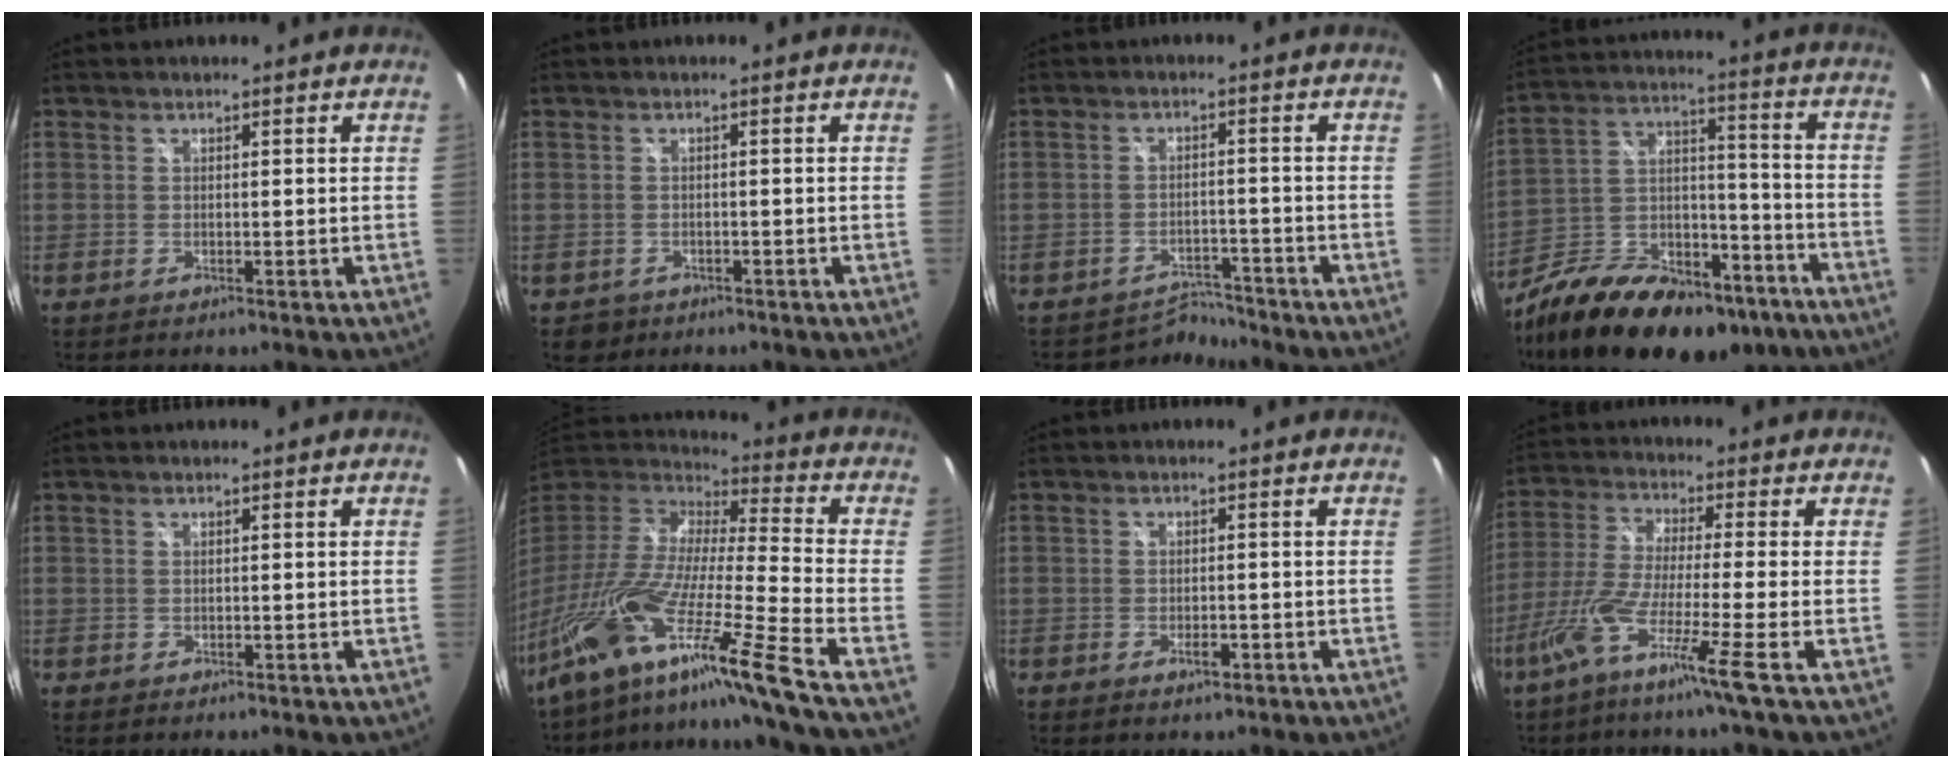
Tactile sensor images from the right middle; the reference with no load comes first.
{"total": 2.5, "force": [-1.2, 2.2, 0.6], "torque": [-0.019, -0.003, -0.013]}
{"total": 4.3, "force": [-4.1, 0.3, -1.4], "torque": [0.019, 0.011, -0.066]}
{"total": 27.9, "force": [-19.0, 13.5, 15.3], "torque": [-0.293, 0.005, -0.285]}
{"total": 0.0}
{"total": 28.5, "force": [-19.5, -0.6, 20.8], "torque": [-0.324, -0.087, -0.352]}
{"total": 2.2, "force": [-1.3, 1.1, 1.3], "torque": [-0.024, -0.003, -0.019]}
{"total": 10.2, "force": [-5.9, -1.5, 8.2], "torque": [-0.172, -0.013, -0.116]}